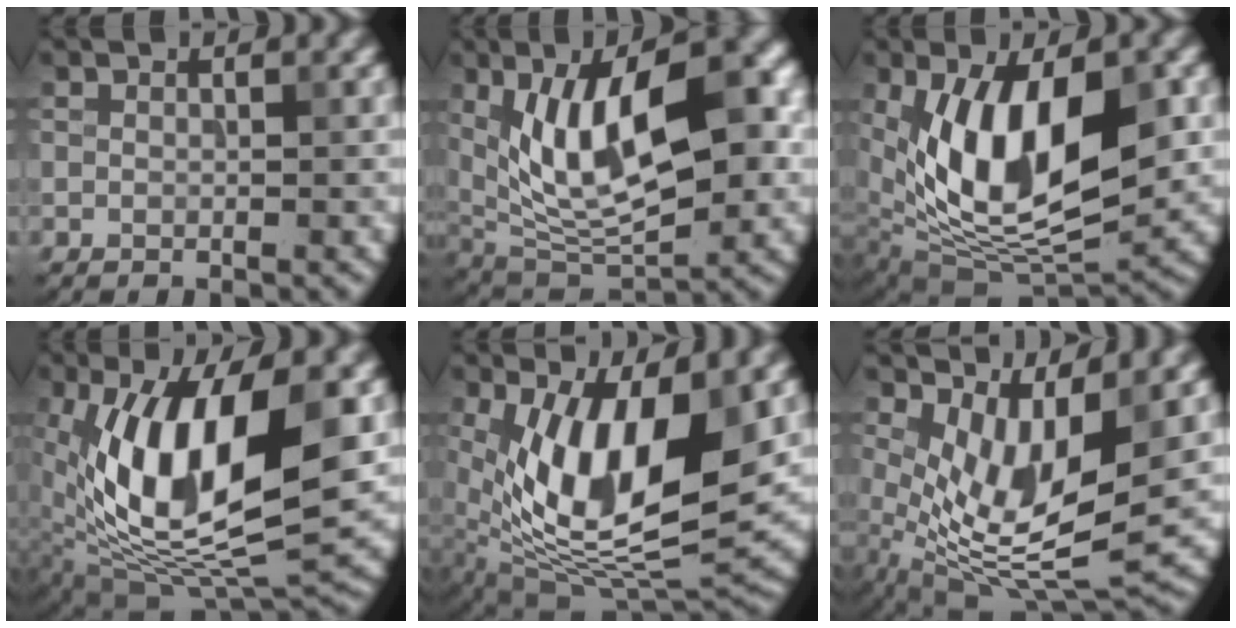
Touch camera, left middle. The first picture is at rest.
{"total": 11.9, "force": [2.1, 5.1, 10.6], "torque": [-0.169, 0.006, 0.032]}
{"total": 12.6, "force": [1.3, 6.1, 11.0], "torque": [-0.186, -0.009, 0.019]}
{"total": 13.9, "force": [1.3, 6.0, 12.4], "torque": [-0.219, 0.000, 0.017]}
{"total": 12.9, "force": [1.4, 5.4, 11.6], "torque": [-0.205, -0.016, 0.023]}
{"total": 8.0, "force": [1.3, 3.0, 7.3], "torque": [-0.148, -0.020, 0.028]}